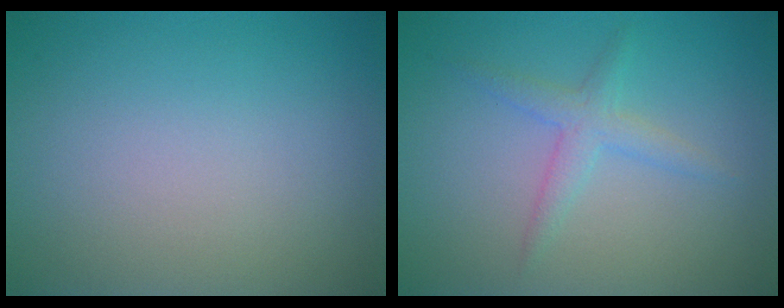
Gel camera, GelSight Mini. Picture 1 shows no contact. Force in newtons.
{"total": 2.1, "press": 2.1, "slide": 0.1}